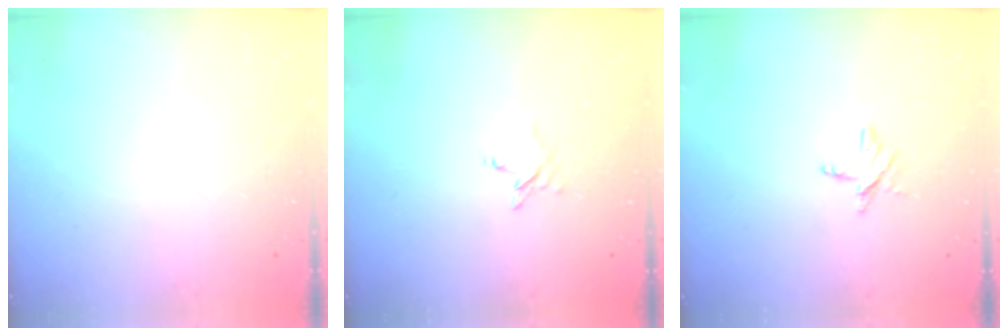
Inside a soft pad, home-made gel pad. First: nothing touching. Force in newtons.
{"total": 2.8, "press": 2.8, "slide": 0.3}
{"total": 4.6, "press": 4.6, "slide": 0.3}